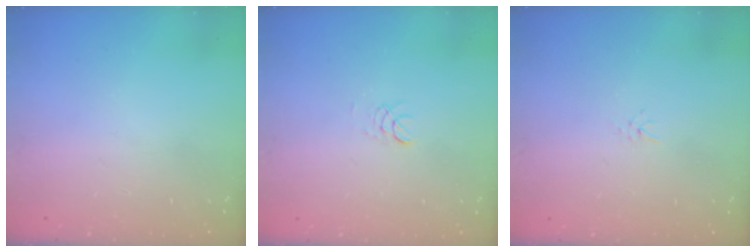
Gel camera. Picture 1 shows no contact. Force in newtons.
{"total": 2.9, "press": 2.8, "slide": 0.3}
{"total": 2.0, "press": 2.0, "slide": 0.3}